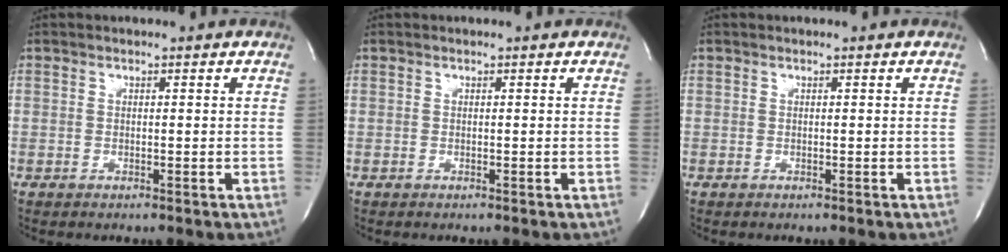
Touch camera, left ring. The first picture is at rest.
{"total": 0.0}
{"total": 0.0}